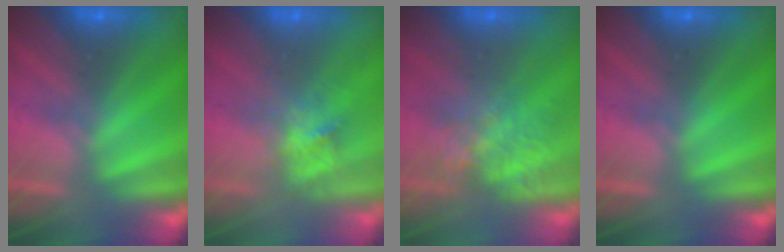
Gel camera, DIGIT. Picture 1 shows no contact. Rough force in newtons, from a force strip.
{"total": 2.8}
{"total": 7.6}
{"total": 0.0}